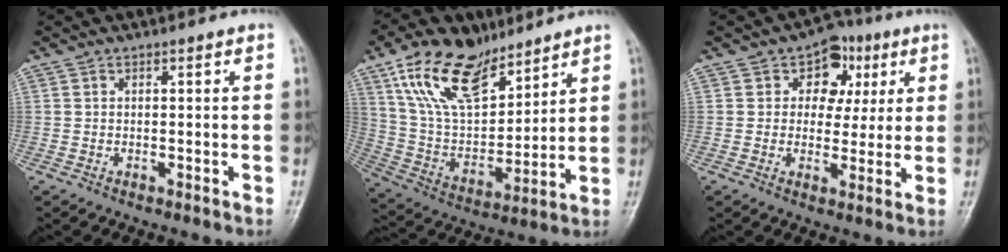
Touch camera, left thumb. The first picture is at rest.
{"total": 19.4, "force": [12.4, 9.8, 11.3], "torque": [-0.164, -0.048, 0.241]}
{"total": 8.9, "force": [3.1, 7.0, 4.5], "torque": [-0.009, -0.001, 0.038]}